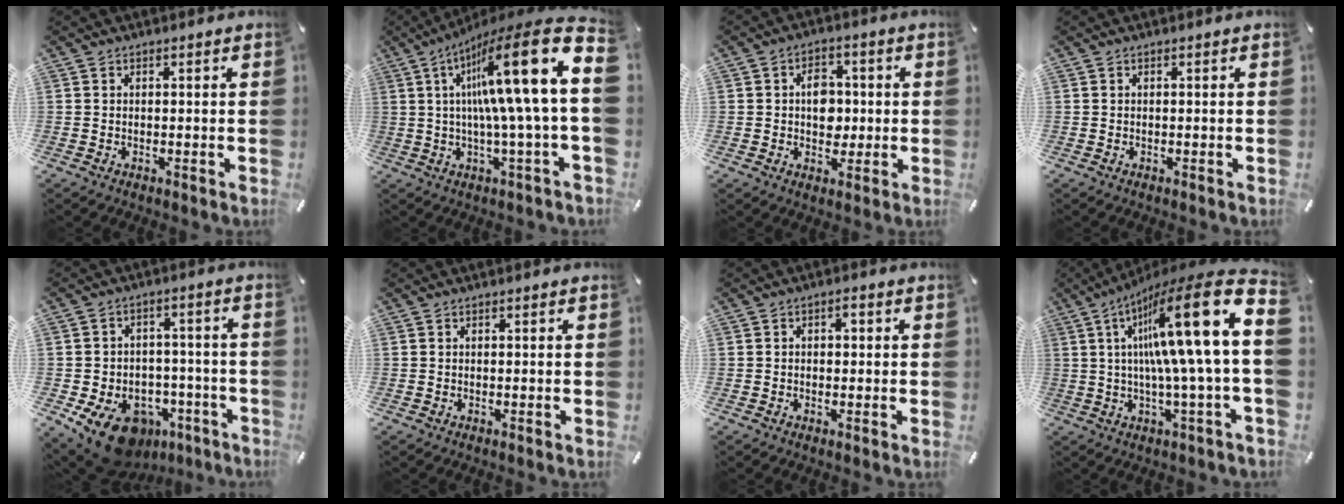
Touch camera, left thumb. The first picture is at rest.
{"total": 23.8, "force": [6.2, 2.5, 22.8], "torque": [-0.387, -0.058, 0.083]}
{"total": 7.1, "force": [0.1, 5.6, 4.4], "torque": [-0.048, 0.000, -0.003]}
{"total": 0.0}
{"total": 13.2, "force": [-7.6, 8.8, 6.3], "torque": [-0.106, 0.055, -0.121]}
{"total": 0.0}
{"total": 1.9, "force": [0.1, 1.3, 1.3], "torque": [-0.020, 0.005, -0.003]}
{"total": 24.9, "force": [6.7, 2.3, 23.9], "torque": [-0.415, -0.064, 0.089]}